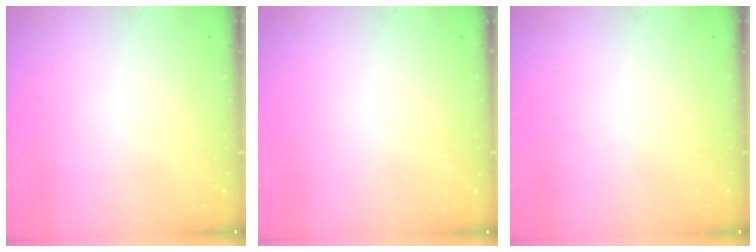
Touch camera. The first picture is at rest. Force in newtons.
{"total": 0.0}
{"total": 0.0}